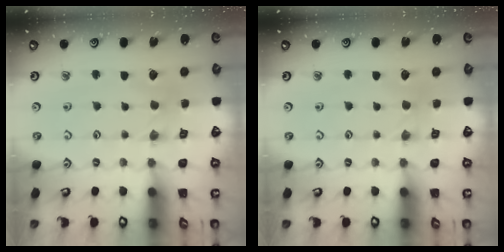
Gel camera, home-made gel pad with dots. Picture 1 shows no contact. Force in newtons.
{"total": 1.5, "press": 1.4, "slide": 0.3}